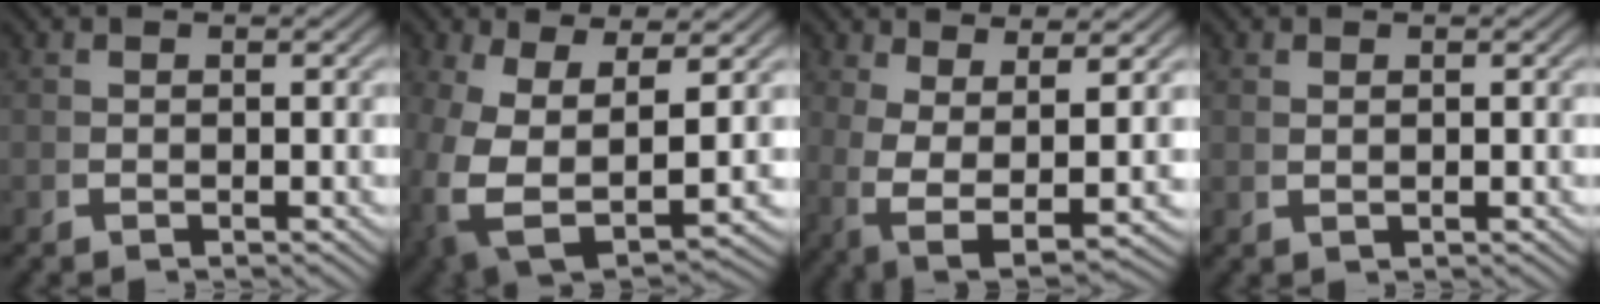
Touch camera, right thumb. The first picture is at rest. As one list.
[{"total": 10.4, "force": [-1.5, 6.6, 7.8], "torque": [-0.195, -0.058, 0.010]}, {"total": 8.3, "force": [-0.7, 5.1, 6.6], "torque": [-0.155, -0.041, 0.010]}, {"total": 0.7, "force": [0.6, -0.2, 0.4], "torque": [-0.007, 0.004, 0.015]}]